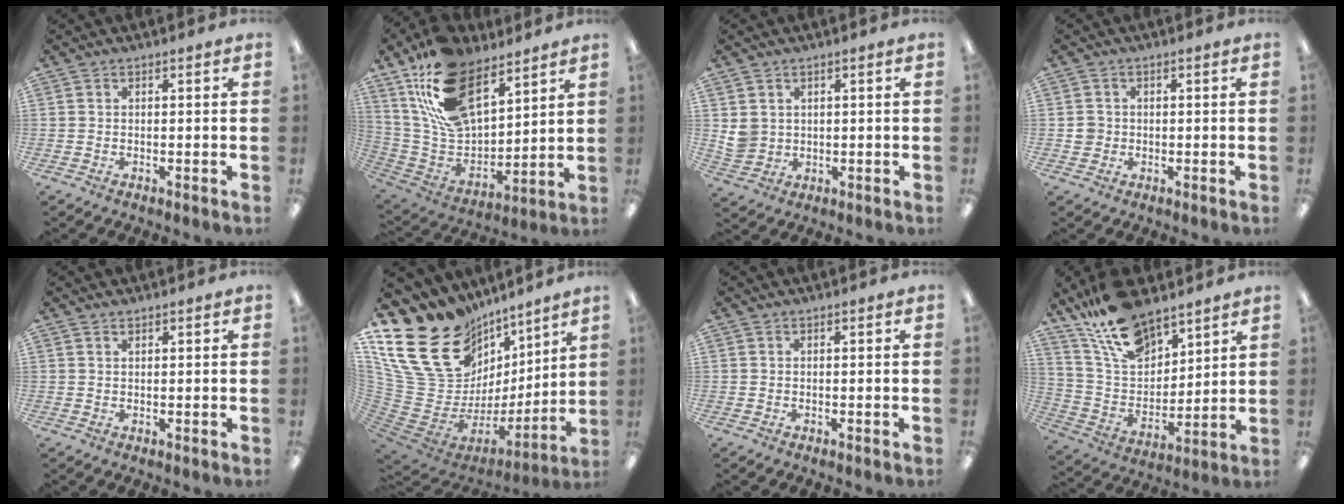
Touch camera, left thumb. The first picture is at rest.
{"total": 21.2, "force": [13.4, 11.4, 11.8], "torque": [-0.244, -0.068, 0.248]}
{"total": 4.0, "force": [1.8, 3.4, 0.9], "torque": [-0.018, -0.001, 0.036]}
{"total": 2.5, "force": [0.0, 2.4, 0.6], "torque": [-0.003, 0.003, -0.004]}
{"total": 1.0, "force": [0.8, 0.4, 0.4], "torque": [-0.009, 0.001, 0.015]}
{"total": 24.9, "force": [12.1, 16.3, 14.3], "torque": [-0.269, -0.115, 0.265]}
{"total": 0.0}
{"total": 17.6, "force": [13.2, 8.3, 8.2], "torque": [-0.170, -0.065, 0.245]}